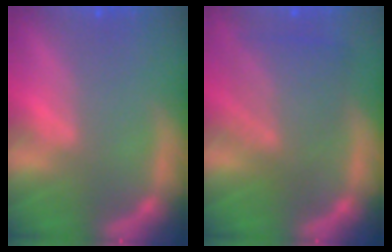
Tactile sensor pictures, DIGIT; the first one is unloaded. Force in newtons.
{"total": 6.1}